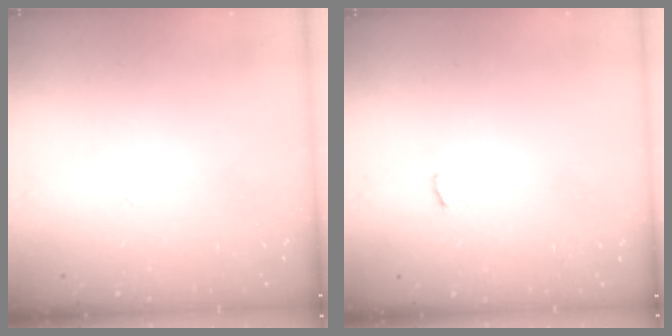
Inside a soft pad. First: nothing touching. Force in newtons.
{"total": 2.2, "press": 2.2, "slide": 0.2}